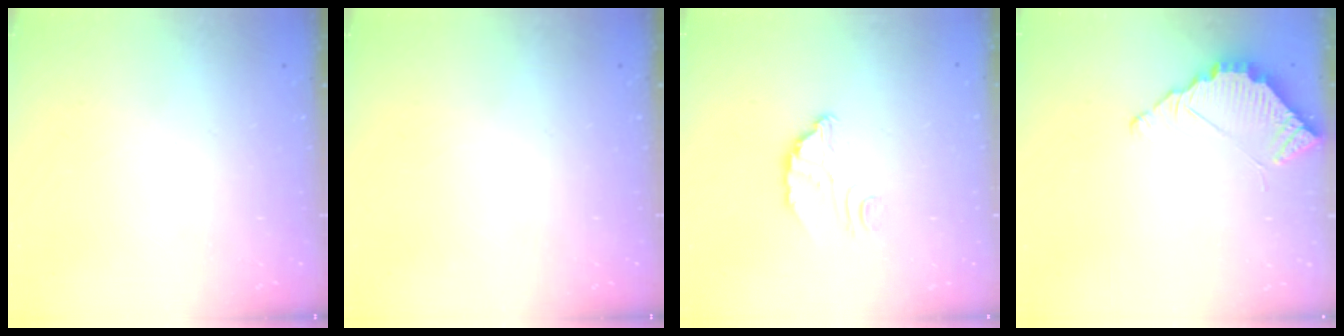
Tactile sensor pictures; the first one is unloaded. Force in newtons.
{"total": 0.0}
{"total": 2.9, "press": 2.9, "slide": 0.2}
{"total": 4.0, "press": 4.0, "slide": 0.3}